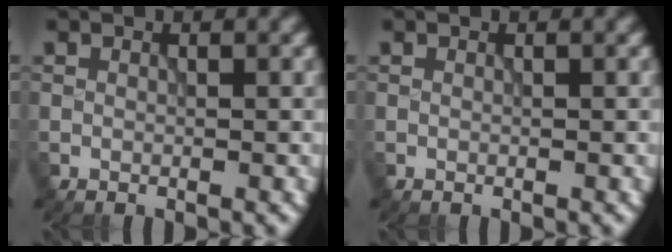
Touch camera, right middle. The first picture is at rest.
{"total": 0.0}